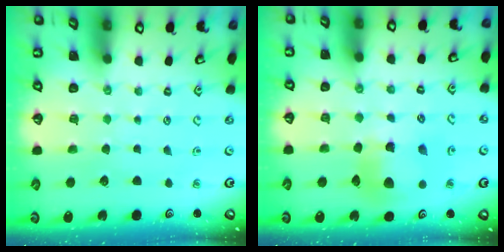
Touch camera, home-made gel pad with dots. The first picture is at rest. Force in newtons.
{"total": 9.2, "press": 9.1, "slide": 1.2}